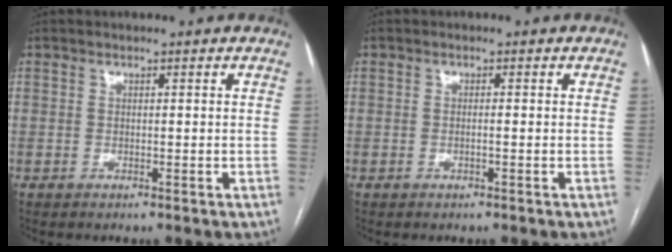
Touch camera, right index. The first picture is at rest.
{"total": 0.8, "force": [-0.2, -0.1, 0.8], "torque": [-0.014, 0.001, -0.003]}